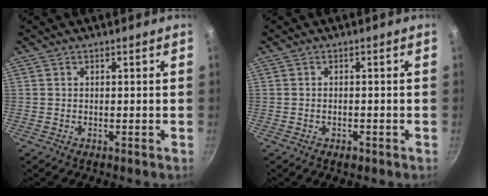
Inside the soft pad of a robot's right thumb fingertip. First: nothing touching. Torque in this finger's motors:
{"motor_torque": [-0.35, 0.01, 0.05, 0.48, -0.02]}